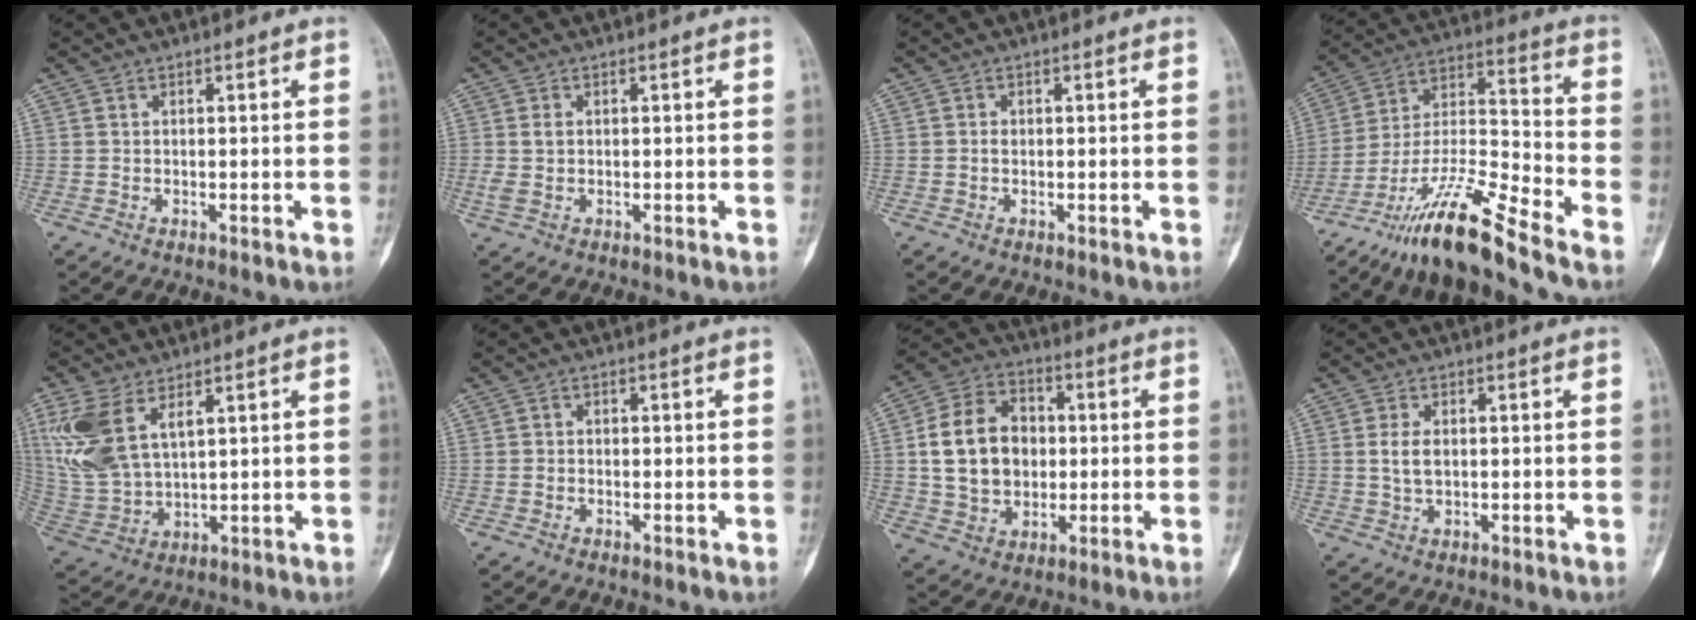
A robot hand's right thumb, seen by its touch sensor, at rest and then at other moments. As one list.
[{"total": 2.2, "force": [0.1, 1.4, 1.7], "torque": [-0.047, 0.003, 0.004]}, {"total": 0.8, "force": [-0.1, 0.7, 0.4], "torque": [-0.004, 0.003, -0.003]}, {"total": 16.5, "force": [-12.8, 0.8, 10.4], "torque": [-0.213, 0.075, -0.234]}, {"total": 12.7, "force": [5.8, 6.8, 9.0], "torque": [-0.199, -0.008, 0.136]}, {"total": 0.6, "force": [-0.1, 0.6, 0.3], "torque": [0.001, 0.002, -0.008]}, {"total": 15.2, "force": [1.0, 11.8, 9.5], "torque": [-0.142, 0.019, 0.020]}, {"total": 3.6, "force": [0.3, 2.2, 2.8], "torque": [-0.056, 0.003, 0.007]}]